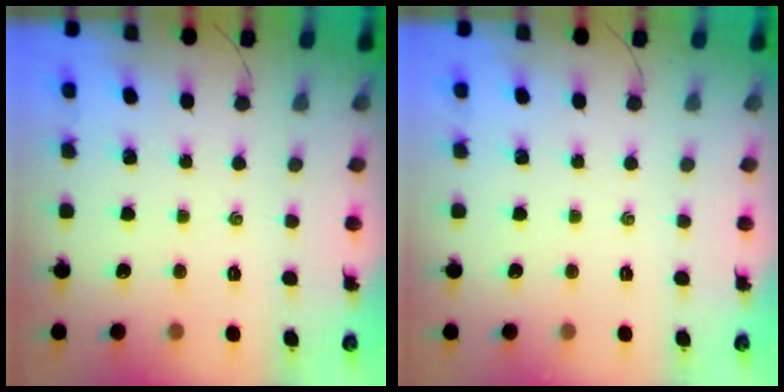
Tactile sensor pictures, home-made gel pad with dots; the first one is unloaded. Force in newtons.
{"total": 0.0}